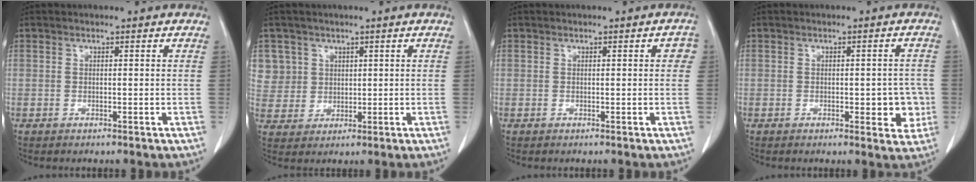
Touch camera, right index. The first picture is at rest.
{"total": 6.3, "force": [2.4, 5.8, -0.1], "torque": [0.008, 0.011, 0.059]}
{"total": 1.7, "force": [0.1, 0.6, 1.6], "torque": [-0.010, 0.010, -0.002]}
{"total": 5.3, "force": [-1.3, 2.3, 4.7], "torque": [-0.048, 0.003, -0.013]}